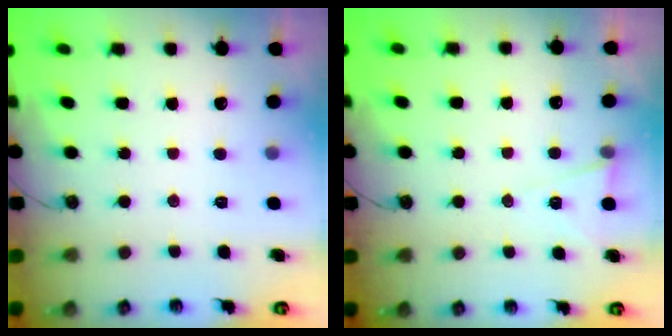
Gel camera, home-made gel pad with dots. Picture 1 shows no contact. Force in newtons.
{"total": 5.8, "press": 4.0, "slide": 4.2}